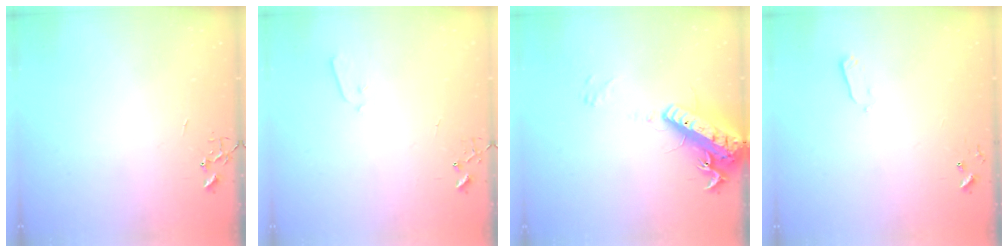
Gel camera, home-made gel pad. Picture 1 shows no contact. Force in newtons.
{"total": 3.6, "press": 3.5, "slide": 0.6}
{"total": 19.0, "press": 18.7, "slide": 3.7}
{"total": 2.4, "press": 2.3, "slide": 0.4}